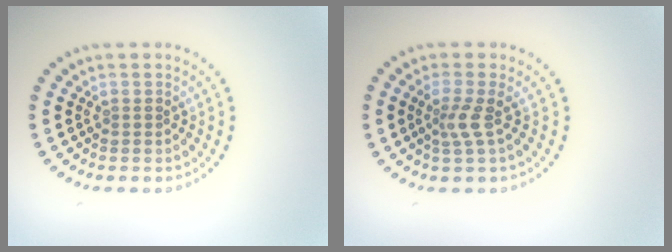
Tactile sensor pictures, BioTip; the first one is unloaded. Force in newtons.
{"total": 2.0, "press": 1.3, "slide": 1.5}